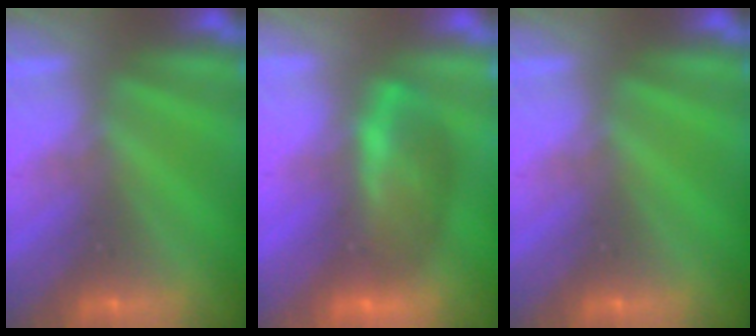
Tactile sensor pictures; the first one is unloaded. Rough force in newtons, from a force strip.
{"total": 7.2}
{"total": 0.0}